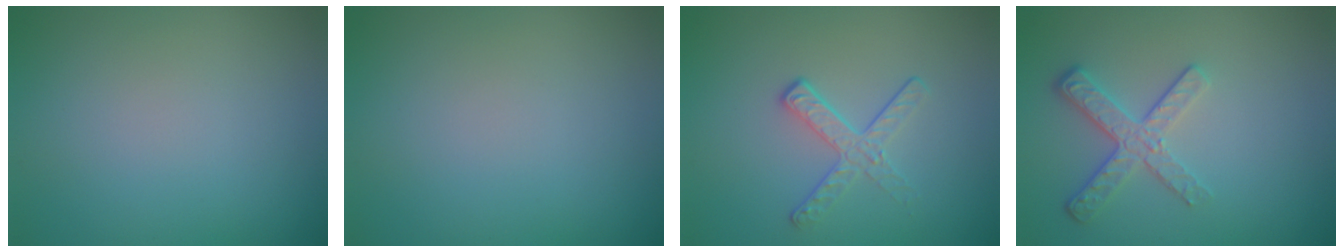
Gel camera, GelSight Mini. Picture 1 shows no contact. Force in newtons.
{"total": 0.0}
{"total": 2.1, "press": 1.4, "slide": 1.6}
{"total": 3.0, "press": 2.3, "slide": 1.9}